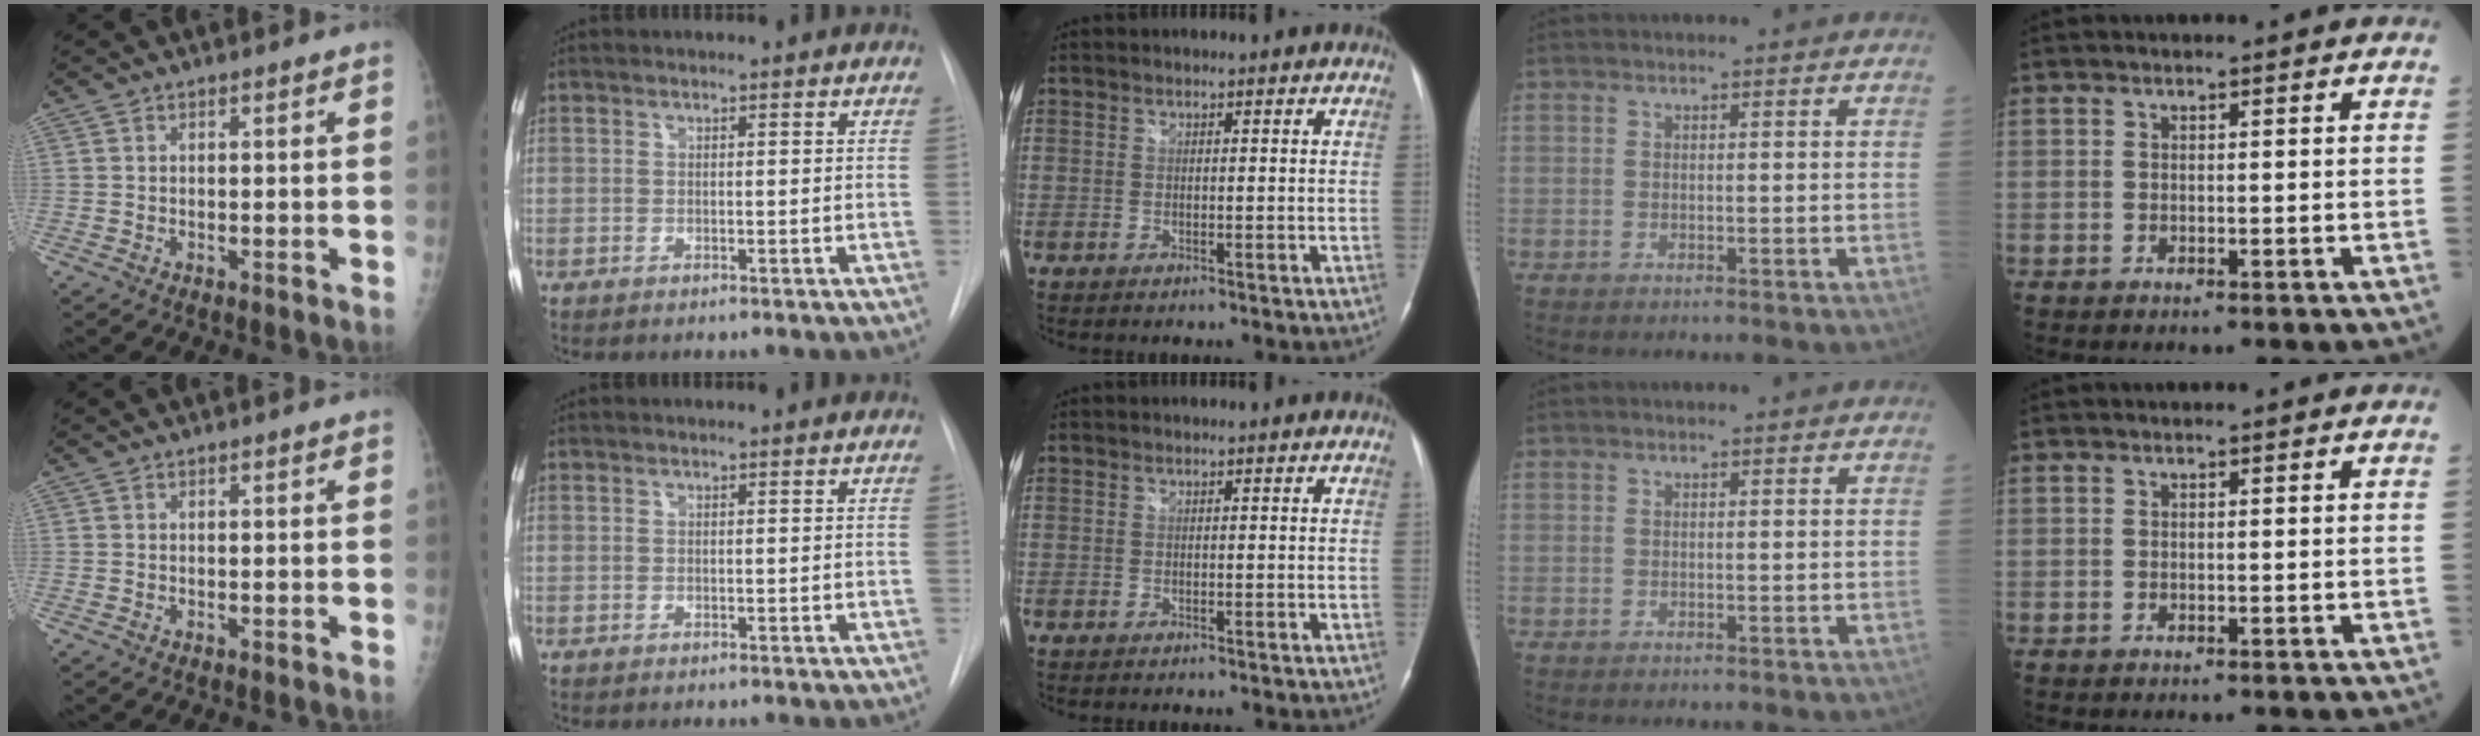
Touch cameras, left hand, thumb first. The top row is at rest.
{}